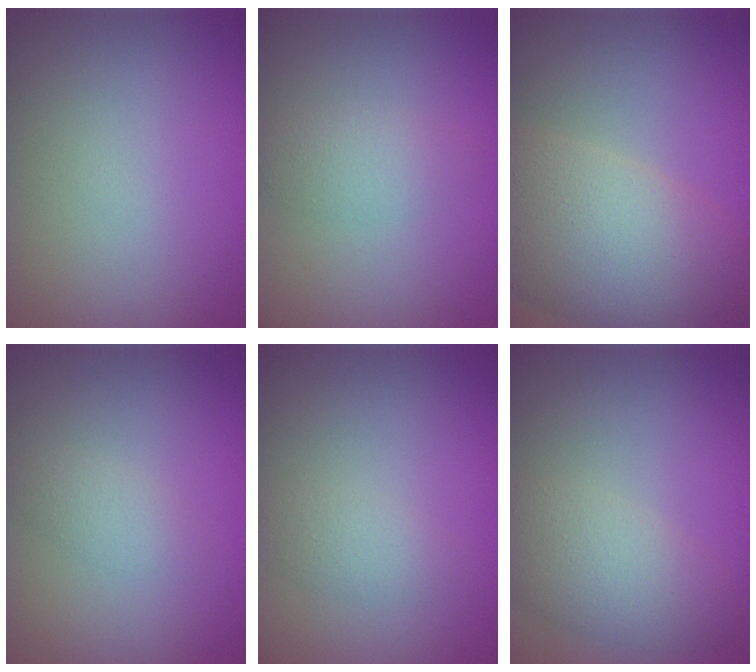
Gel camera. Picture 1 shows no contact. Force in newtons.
{"total": 2.3, "press": 2.3, "slide": 0.1}
{"total": 10.0, "press": 10.0, "slide": 0.6}
{"total": 1.5, "press": 1.5, "slide": 0.1}
{"total": 1.7, "press": 1.7, "slide": 0.0}
{"total": 4.3, "press": 4.3, "slide": 0.1}